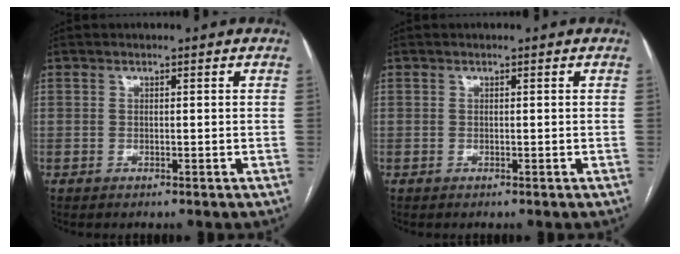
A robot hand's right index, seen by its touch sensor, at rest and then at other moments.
{"total": 0.0}